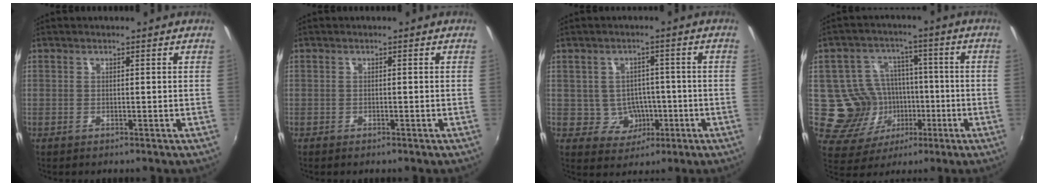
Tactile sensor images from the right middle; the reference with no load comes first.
{"total": 0.6, "force": [-0.3, -0.5, 0.0], "torque": [0.000, -0.006, -0.007]}
{"total": 4.7, "force": [-0.8, 4.5, 1.0], "torque": [-0.027, 0.013, 0.005]}
{"total": 11.3, "force": [-2.0, 10.5, 3.5], "torque": [-0.077, 0.007, -0.013]}